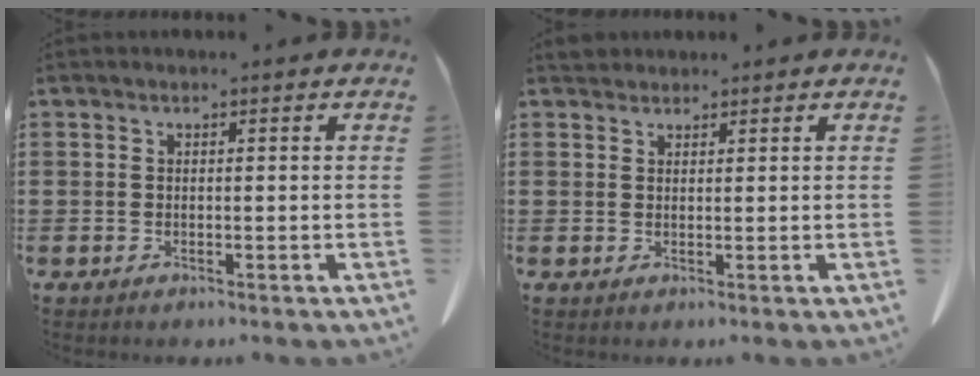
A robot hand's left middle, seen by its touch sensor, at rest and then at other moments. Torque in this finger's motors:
{"motor_torque": [0.43, 0.28, 0.02, 0.00]}